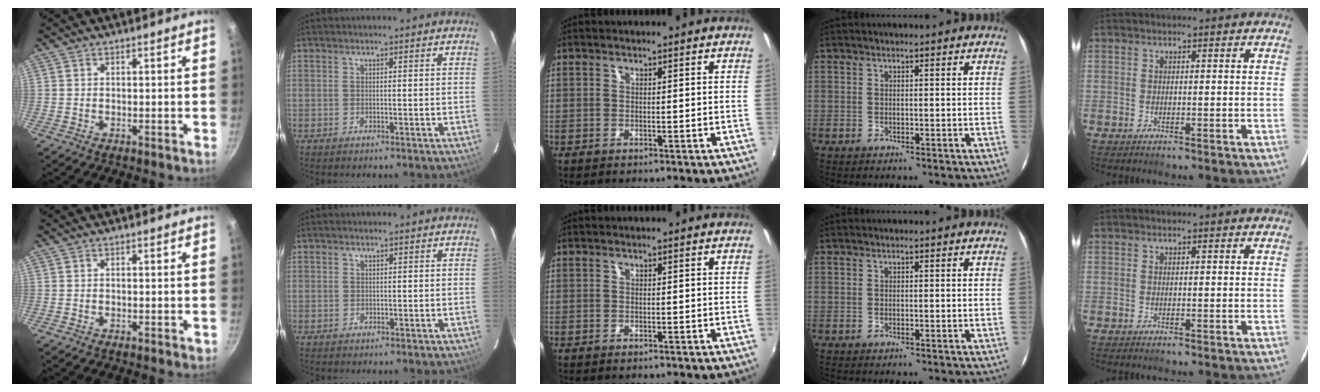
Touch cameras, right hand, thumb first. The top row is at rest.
{"thumb": {"total": 0.8, "force": [-0.3, 0.4, 0.6], "torque": [-0.006, 0.003, -0.005]}, "index": {"total": 0.6, "force": [0.1, 0.6, -0.1], "torque": [0.005, 0.004, 0.002]}}